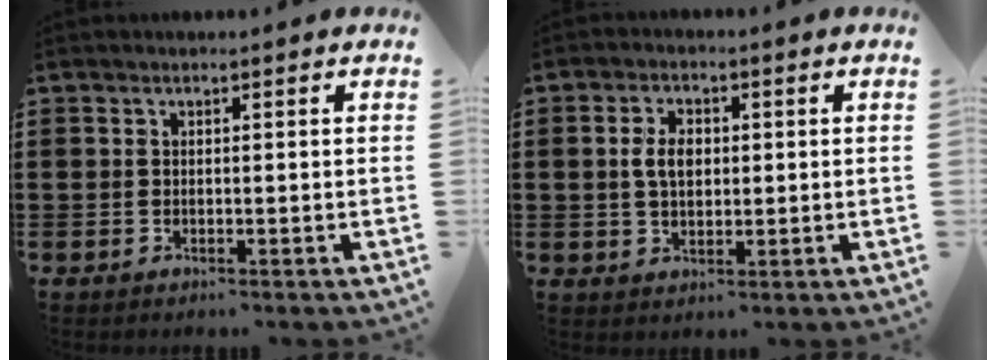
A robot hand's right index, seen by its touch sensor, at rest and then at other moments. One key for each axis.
{"total": 4.3, "fx": 0.4, "fy": 2.6, "fz": 3.4, "tx": -0.078, "ty": 0.010, "tz": 0.003}